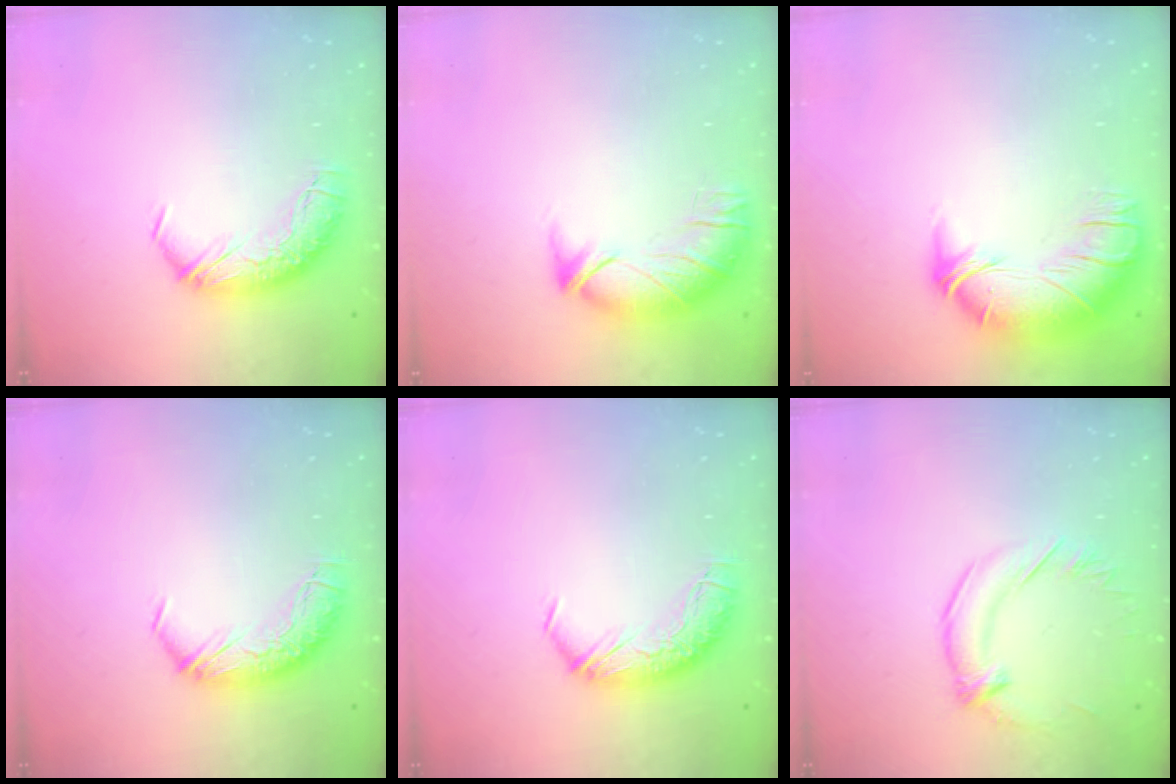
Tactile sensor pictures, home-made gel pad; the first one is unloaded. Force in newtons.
{"total": 3.2, "press": 2.1, "slide": 2.5}
{"total": 2.6, "press": 0.3, "slide": 2.6}
{"total": 0.0}
{"total": 0.0}
{"total": 1.3, "press": 1.1, "slide": 0.7}